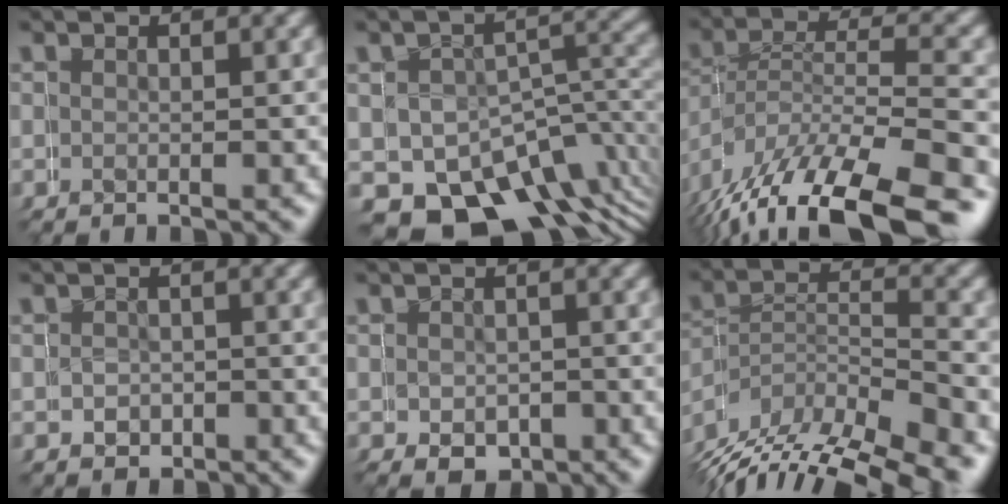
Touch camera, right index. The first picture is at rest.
{"total": 11.1, "force": [-5.0, 8.7, 4.7], "torque": [-0.074, -0.055, -0.057]}
{"total": 7.6, "force": [-5.2, 3.7, 4.1], "torque": [-0.109, -0.039, -0.054]}
{"total": 2.1, "force": [0.6, 0.7, -1.9], "torque": [0.025, -0.001, 0.011]}
{"total": 2.1, "force": [-0.1, 2.1, -0.1], "torque": [0.005, -0.013, 0.005]}
{"total": 6.5, "force": [-4.4, 3.6, 3.0], "torque": [-0.050, -0.015, -0.068]}